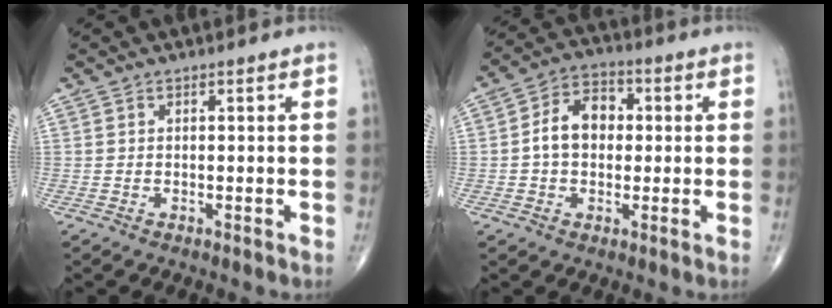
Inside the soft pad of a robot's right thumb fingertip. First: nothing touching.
{"total": 8.8, "force": [0.3, 6.4, 6.0], "torque": [-0.083, 0.024, -0.004]}